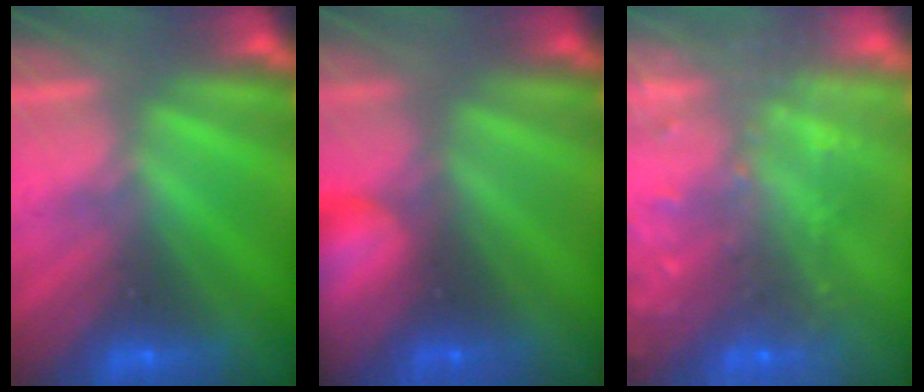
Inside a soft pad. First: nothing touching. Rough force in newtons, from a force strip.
{"total": 7.5}
{"total": 8.3}